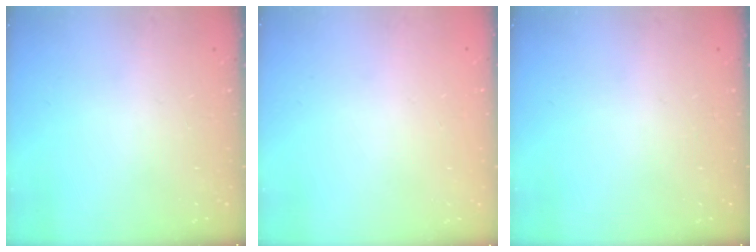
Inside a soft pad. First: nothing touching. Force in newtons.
{"total": 0.0}
{"total": 0.0}